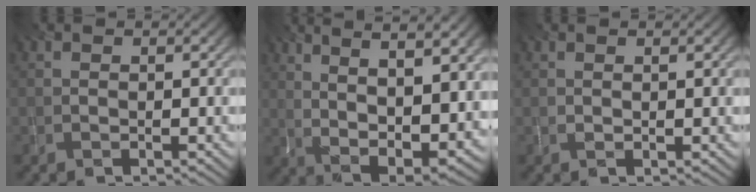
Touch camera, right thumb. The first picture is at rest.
{"total": 13.9, "force": [4.8, 5.3, 12.0], "torque": [-0.206, 0.016, 0.087]}
{"total": 0.7, "force": [0.5, 0.0, 0.5], "torque": [-0.009, -0.002, 0.014]}